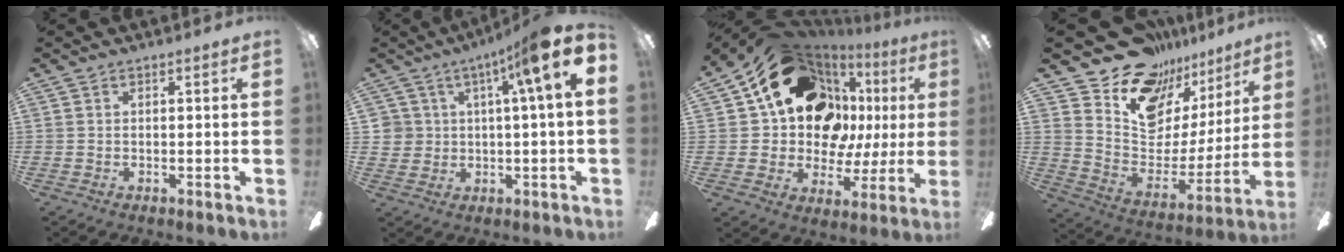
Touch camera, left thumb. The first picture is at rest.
{"total": 10.5, "force": [4.5, 3.7, 8.7], "torque": [-0.130, -0.022, 0.074]}
{"total": 23.2, "force": [9.4, 17.1, 12.4], "torque": [-0.198, -0.039, 0.193]}
{"total": 14.0, "force": [11.3, 7.7, 3.0], "torque": [-0.064, -0.110, 0.201]}